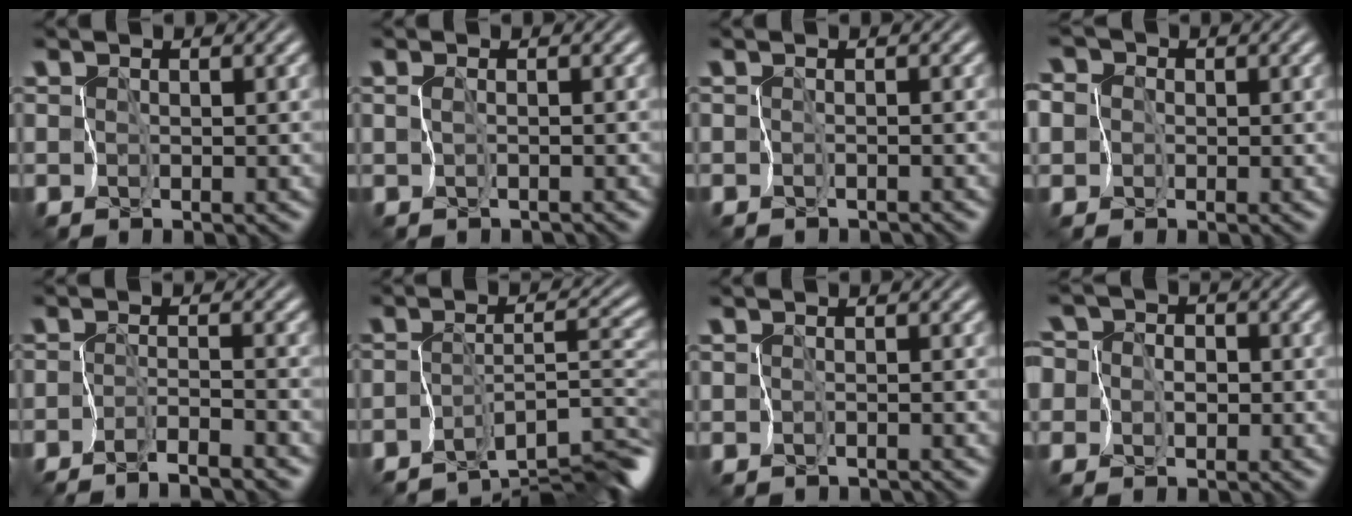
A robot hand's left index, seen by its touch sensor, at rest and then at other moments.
{"total": 0.8, "force": [-0.6, -0.3, 0.3], "torque": [-0.013, -0.005, -0.017]}
{"total": 0.9, "force": [-0.8, -0.3, -0.1], "torque": [0.004, -0.005, -0.018]}
{"total": 7.5, "force": [-0.6, 6.9, 2.9], "torque": [-0.077, 0.014, -0.064]}
{"total": 2.5, "force": [-2.1, -1.2, 0.6], "torque": [-0.021, 0.002, -0.045]}
{"total": 7.0, "force": [-5.3, 1.5, 4.4], "torque": [-0.057, -0.009, -0.089]}
{"total": 0.9, "force": [-0.9, -0.1, -0.1], "torque": [0.005, -0.006, -0.019]}
{"total": 6.7, "force": [-1.1, 6.2, 2.3], "torque": [-0.073, 0.015, -0.070]}